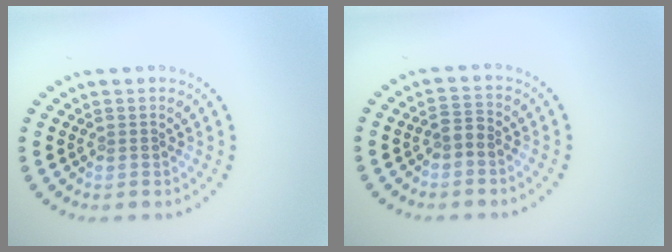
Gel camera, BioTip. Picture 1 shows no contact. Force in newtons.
{"total": 1.2, "press": 1.1, "slide": 0.5}